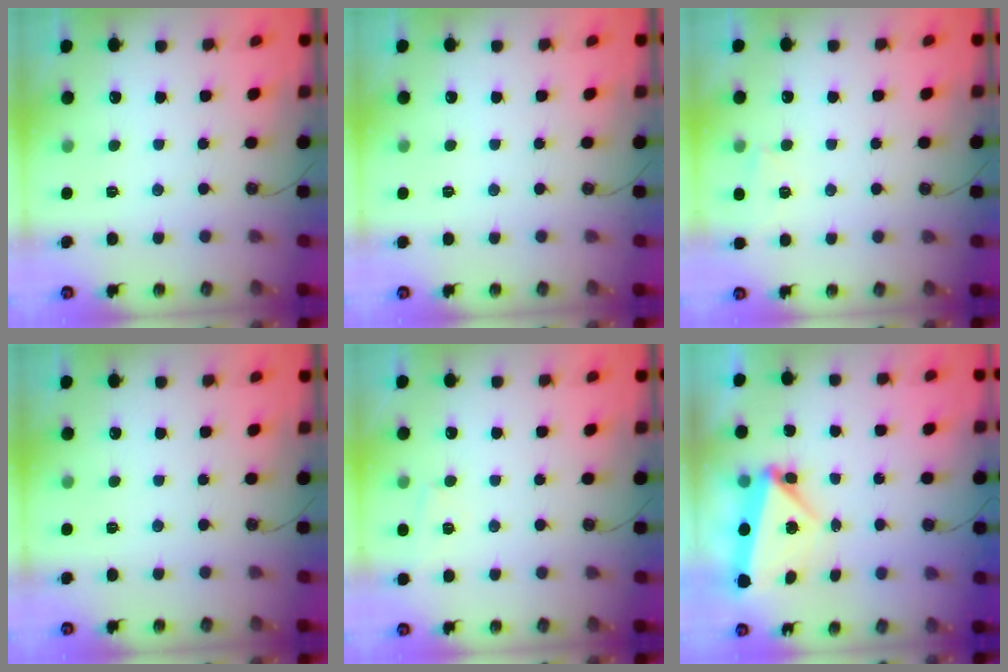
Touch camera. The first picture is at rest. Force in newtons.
{"total": 0.5, "press": 0.5, "slide": 0.2}
{"total": 2.7, "press": 2.6, "slide": 0.7}
{"total": 0.0}
{"total": 3.6, "press": 2.9, "slide": 2.1}
{"total": 6.2, "press": 6.1, "slide": 1.2}